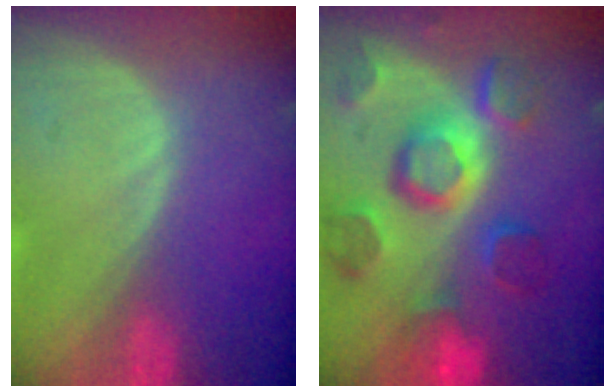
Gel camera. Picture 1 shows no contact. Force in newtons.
{"total": 11.9, "press": 10.3, "slide": 6.0}